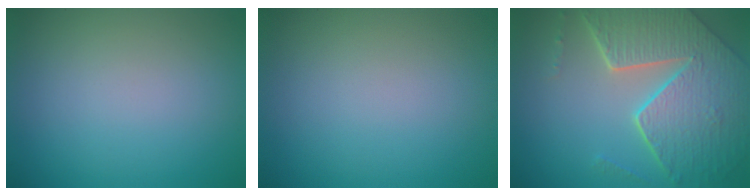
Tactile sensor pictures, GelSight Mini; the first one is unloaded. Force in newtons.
{"total": 0.0}
{"total": 8.1, "press": 5.7, "slide": 5.7}